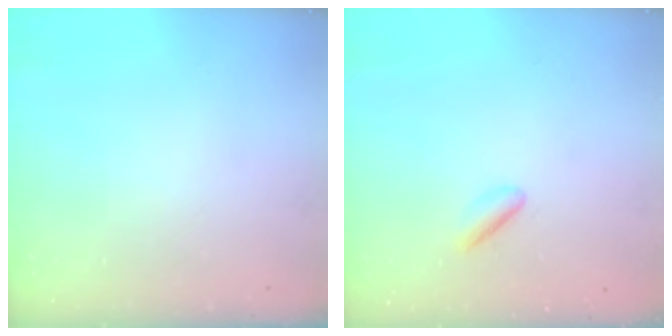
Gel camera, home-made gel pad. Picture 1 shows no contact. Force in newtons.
{"total": 2.9, "press": 2.6, "slide": 1.2}